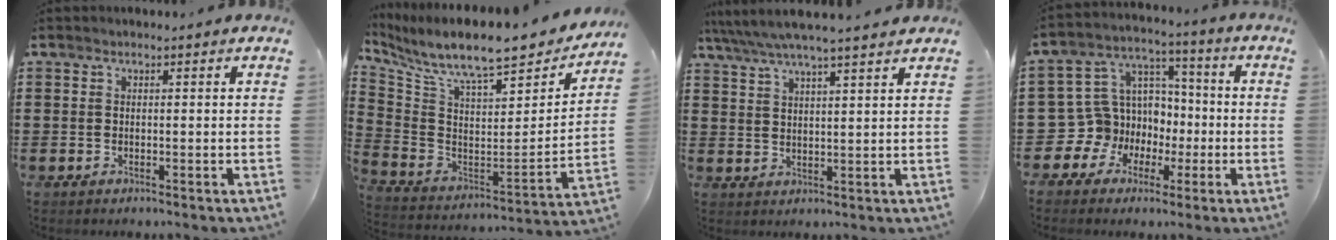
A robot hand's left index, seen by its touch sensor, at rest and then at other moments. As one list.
[{"total": 10.0, "force": [8.4, 1.7, 5.1], "torque": [-0.124, -0.067, 0.141]}, {"total": 5.2, "force": [4.4, 0.3, 2.7], "torque": [-0.067, -0.017, 0.075]}, {"total": 10.9, "force": [-2.6, 10.4, 2.4], "torque": [-0.102, 0.000, -0.041]}]